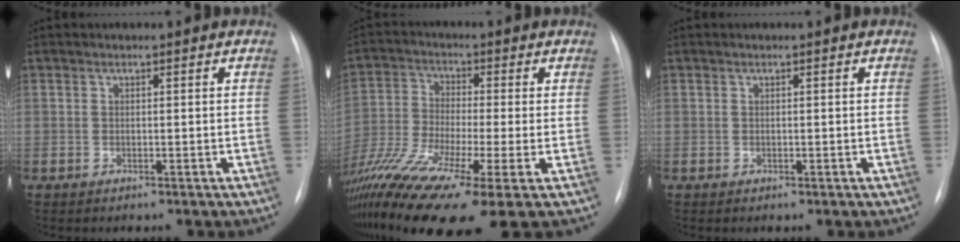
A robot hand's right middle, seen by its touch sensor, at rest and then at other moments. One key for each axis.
{"total": 20.1, "fx": -12.1, "fy": 2.7, "fz": 15.9, "tx": -0.352, "ty": -0.044, "tz": -0.224}
{"total": 0.0}